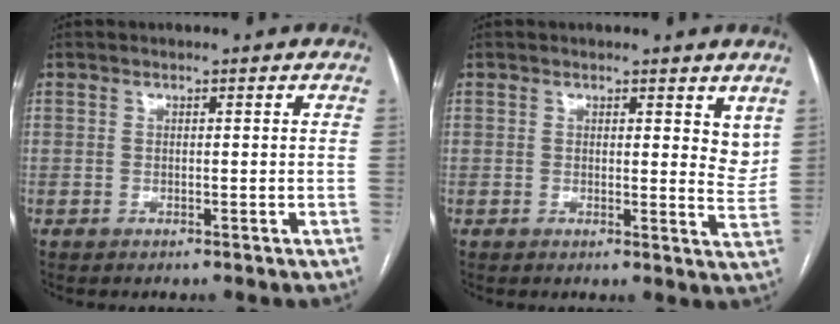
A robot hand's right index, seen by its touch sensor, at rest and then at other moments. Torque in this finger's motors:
{"motor_torque": [-0.05, 0.11, -0.04, -0.01]}